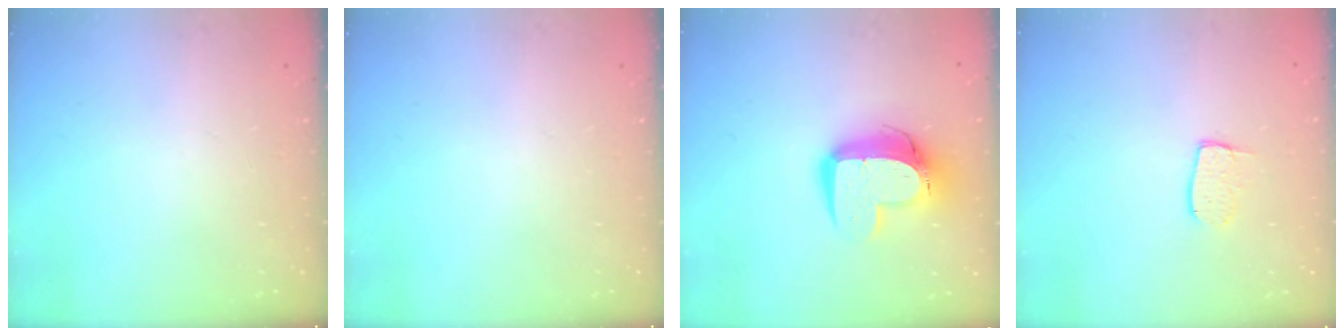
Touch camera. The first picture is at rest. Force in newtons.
{"total": 0.0}
{"total": 12.9, "press": 12.9, "slide": 1.1}
{"total": 6.7, "press": 6.7, "slide": 0.4}